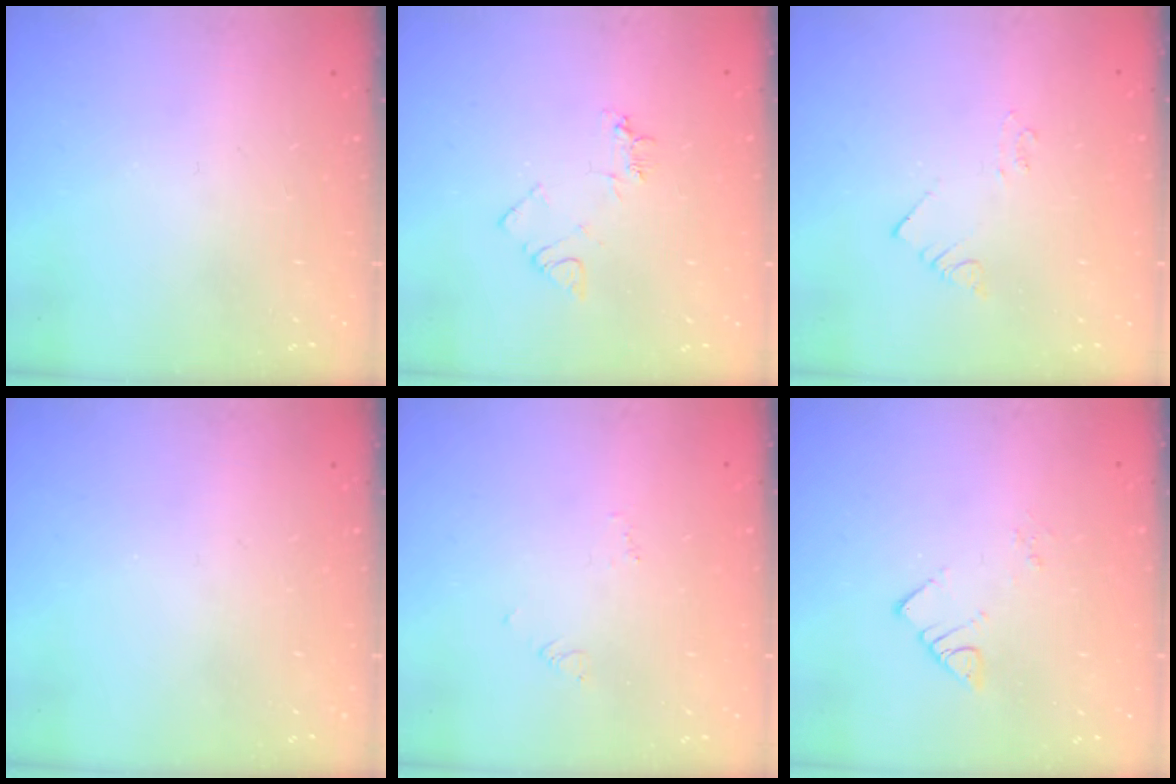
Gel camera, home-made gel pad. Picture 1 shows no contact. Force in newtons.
{"total": 5.6, "press": 5.5, "slide": 0.6}
{"total": 2.1, "press": 2.1, "slide": 0.3}
{"total": 0.0}
{"total": 2.7, "press": 2.7, "slide": 0.2}
{"total": 2.6, "press": 2.6, "slide": 0.1}